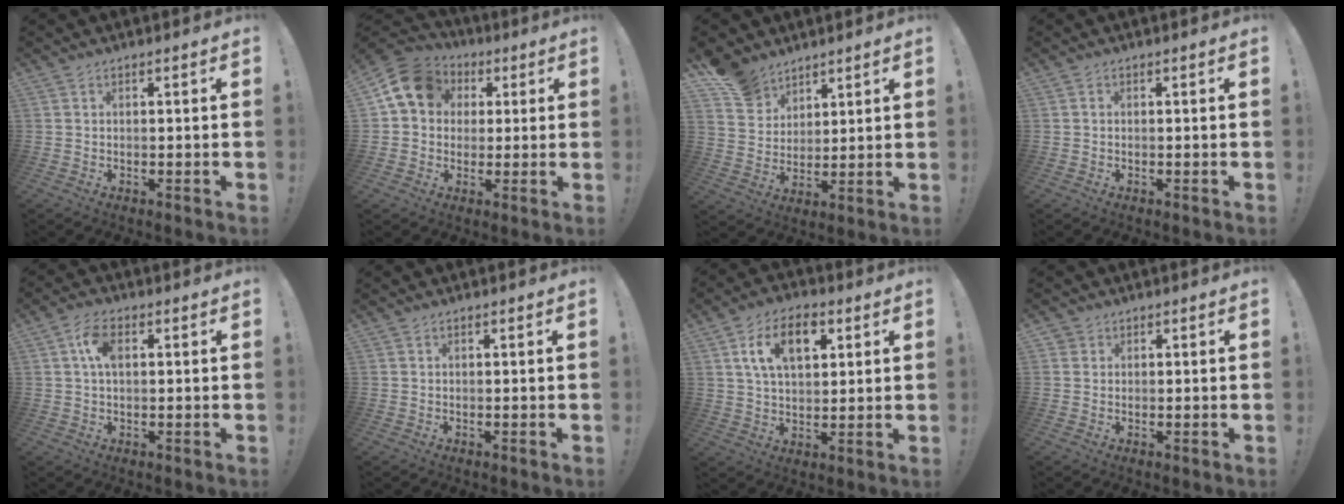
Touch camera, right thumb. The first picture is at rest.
{"total": 12.0, "force": [3.7, 9.8, 5.9], "torque": [-0.083, -0.002, 0.076]}
{"total": 10.4, "force": [7.8, 6.7, 1.8], "torque": [-0.027, -0.054, 0.153]}
{"total": 0.0}
{"total": 6.5, "force": [1.6, 3.6, 5.2], "torque": [-0.085, 0.004, 0.027]}
{"total": 0.0}
{"total": 12.5, "force": [4.8, 7.2, 9.1], "torque": [-0.142, 0.007, 0.086]}
{"total": 1.9, "force": [1.1, 1.6, 0.2], "torque": [-0.006, 0.002, 0.021]}